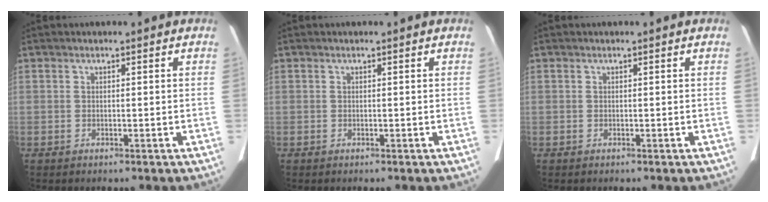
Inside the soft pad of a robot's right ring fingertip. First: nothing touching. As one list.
[{"total": 0.0}, {"total": 0.0}]